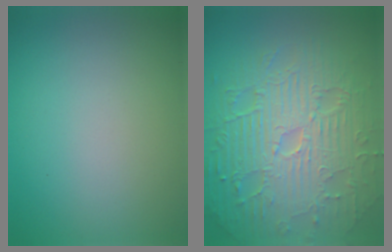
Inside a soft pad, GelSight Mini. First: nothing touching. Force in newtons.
{"total": 11.6, "press": 7.5, "slide": 8.9}